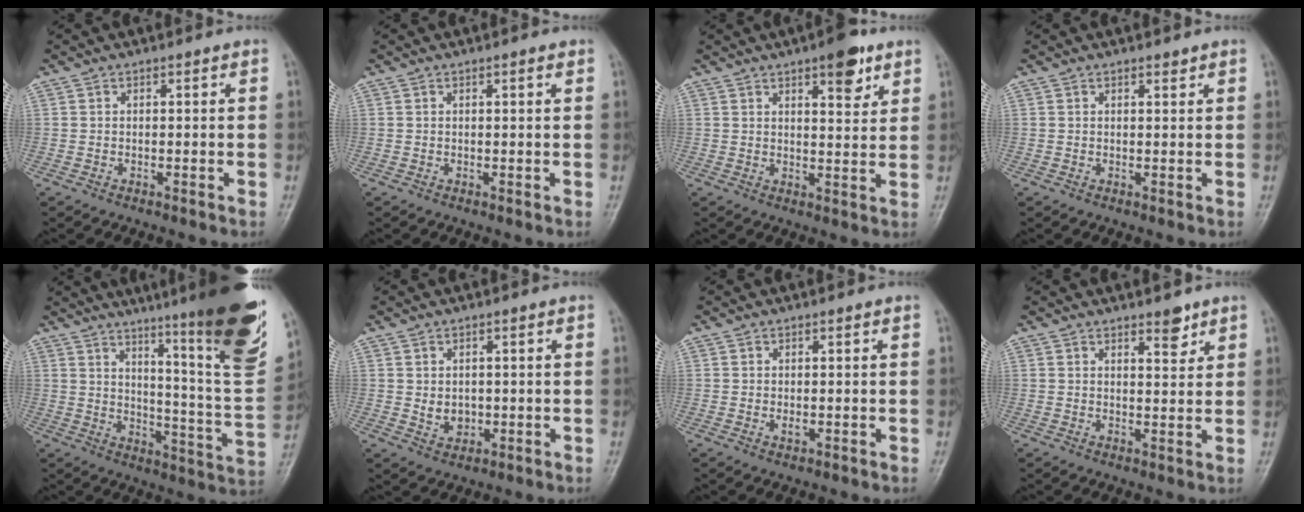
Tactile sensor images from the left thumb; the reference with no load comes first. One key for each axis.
{"total": 0.9, "fx": 0.5, "fy": 0.0, "fz": 0.7, "tx": -0.010, "ty": -0.001, "tz": 0.006}
{"total": 7.3, "fx": 4.3, "fy": 2.6, "fz": 5.2, "tx": -0.053, "ty": -0.021, "tz": 0.056}
{"total": 0.9, "fx": 0.8, "fy": 0.3, "fz": 0.4, "tx": -0.007, "ty": -0.006, "tz": 0.012}
{"total": 26.5, "fx": 17.2, "fy": 2.4, "fz": 20.1, "tx": -0.263, "ty": -0.101, "tz": 0.238}
{"total": 3.1, "fx": 0.2, "fy": 2.5, "fz": 1.9, "tx": -0.021, "ty": -0.005, "tz": 0.012}
{"total": 1.0, "fx": 0.1, "fy": 0.6, "fz": 0.8, "tx": -0.011, "ty": -0.002, "tz": 0.004}
{"total": 3.6, "fx": 2.6, "fy": 1.4, "fz": 2.1, "tx": -0.015, "ty": -0.018, "tz": 0.038}